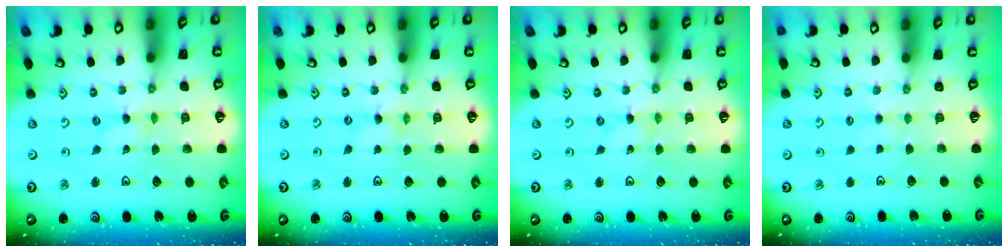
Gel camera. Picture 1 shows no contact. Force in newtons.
{"total": 0.0}
{"total": 0.0}
{"total": 1.9, "press": 1.9, "slide": 0.4}